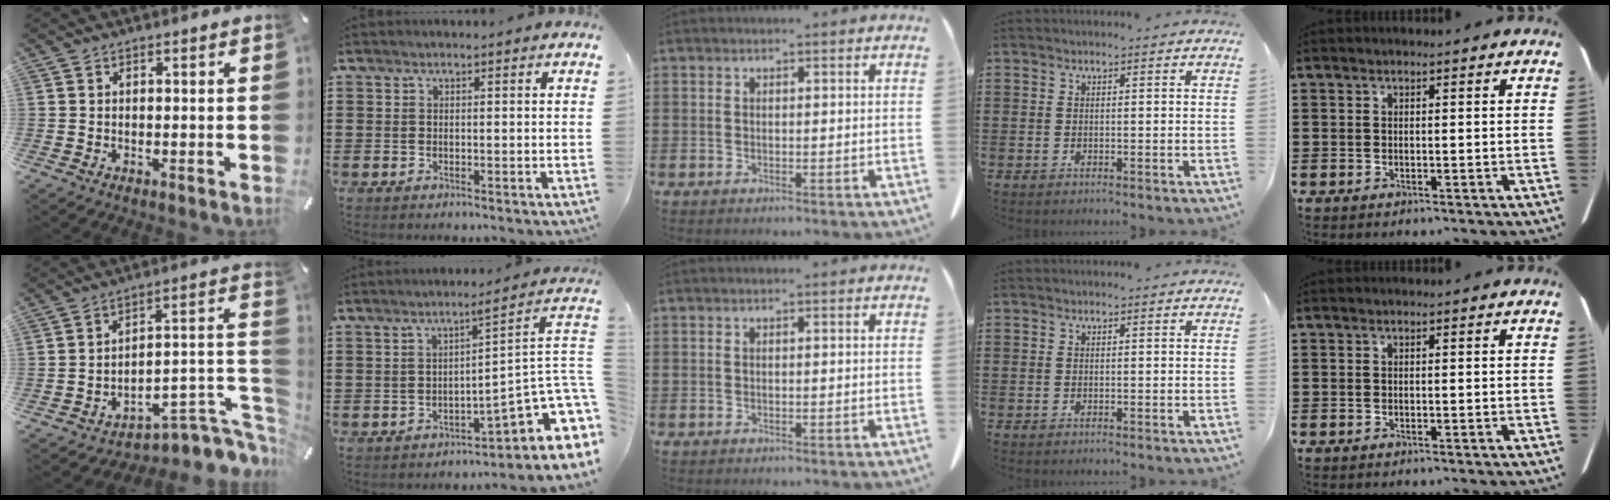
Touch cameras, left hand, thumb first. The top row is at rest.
{"thumb": {"total": 7.9, "force": [-4.9, 4.8, 3.8], "torque": [-0.021, -0.002, -0.087]}, "index": {"total": 6.2, "force": [-2.5, 1.3, 5.5], "torque": [-0.084, -0.028, -0.053]}}